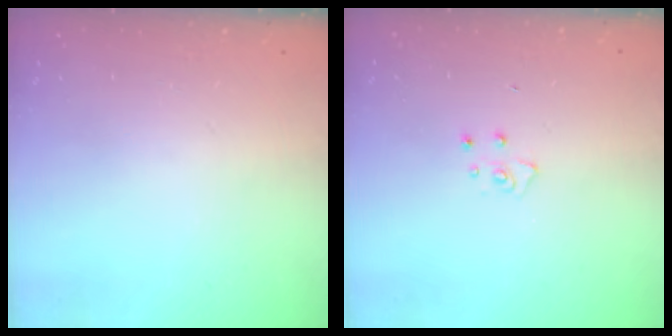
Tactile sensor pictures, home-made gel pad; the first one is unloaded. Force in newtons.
{"total": 4.4, "press": 4.4, "slide": 0.3}